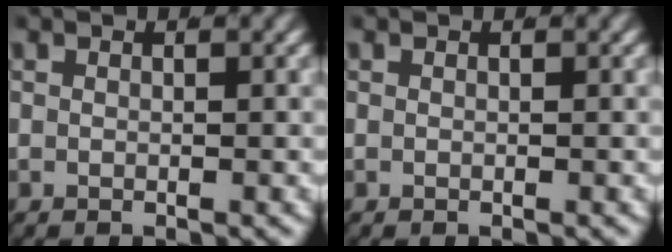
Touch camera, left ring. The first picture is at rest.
{"total": 0.0}